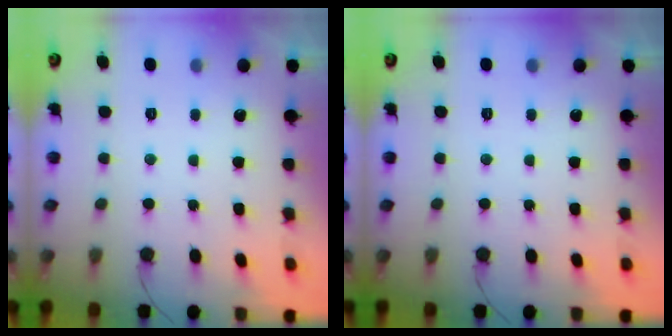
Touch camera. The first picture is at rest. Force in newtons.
{"total": 0.0}